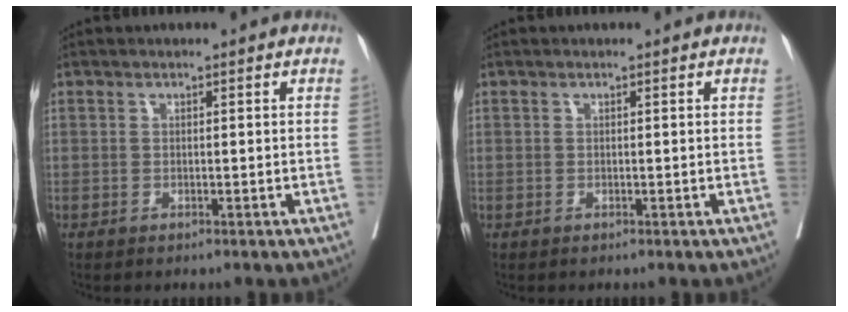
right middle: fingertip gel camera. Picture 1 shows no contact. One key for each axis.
{"total": 0.0}